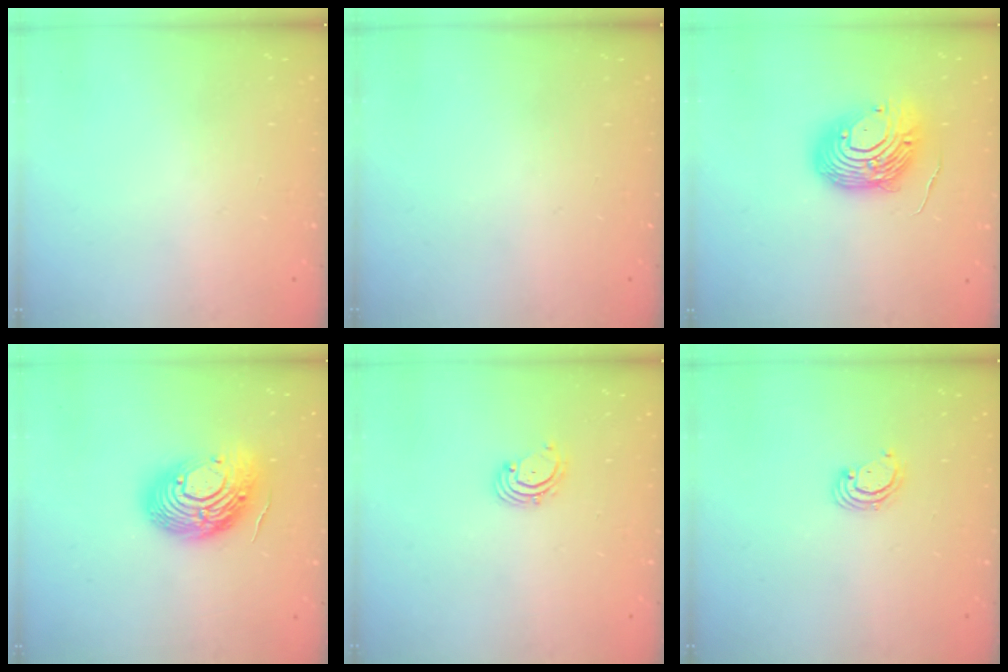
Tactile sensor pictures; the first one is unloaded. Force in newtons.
{"total": 0.0}
{"total": 14.3, "press": 14.2, "slide": 1.4}
{"total": 16.9, "press": 16.9, "slide": 1.2}
{"total": 2.2, "press": 2.1, "slide": 0.7}
{"total": 3.3, "press": 3.3, "slide": 0.3}